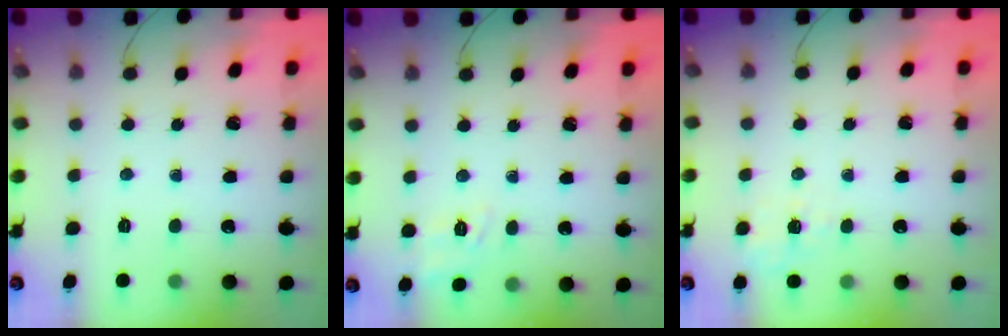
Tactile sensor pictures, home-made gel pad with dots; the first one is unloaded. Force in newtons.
{"total": 4.9, "press": 4.5, "slide": 1.9}
{"total": 3.6, "press": 3.2, "slide": 1.8}